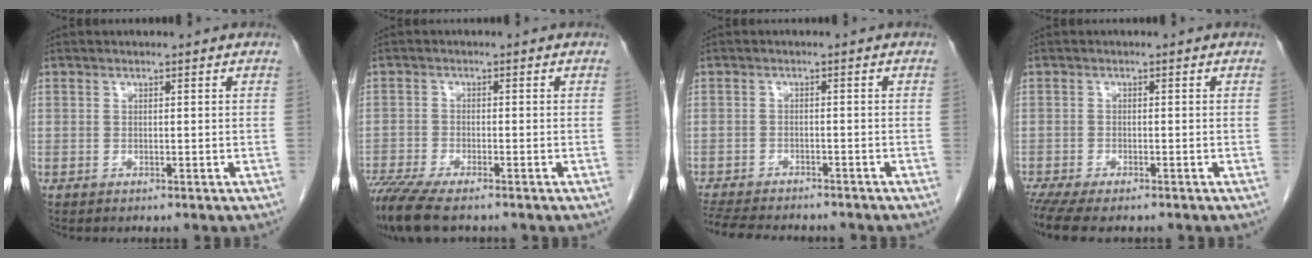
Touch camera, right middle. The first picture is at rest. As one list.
[{"total": 8.7, "force": [-7.0, 1.4, 5.1], "torque": [-0.095, -0.019, -0.119]}, {"total": 12.3, "force": [-10.8, 3.1, 5.1], "torque": [-0.107, -0.012, -0.150]}, {"total": 6.9, "force": [-5.6, 1.6, 3.7], "torque": [-0.061, -0.012, -0.088]}]